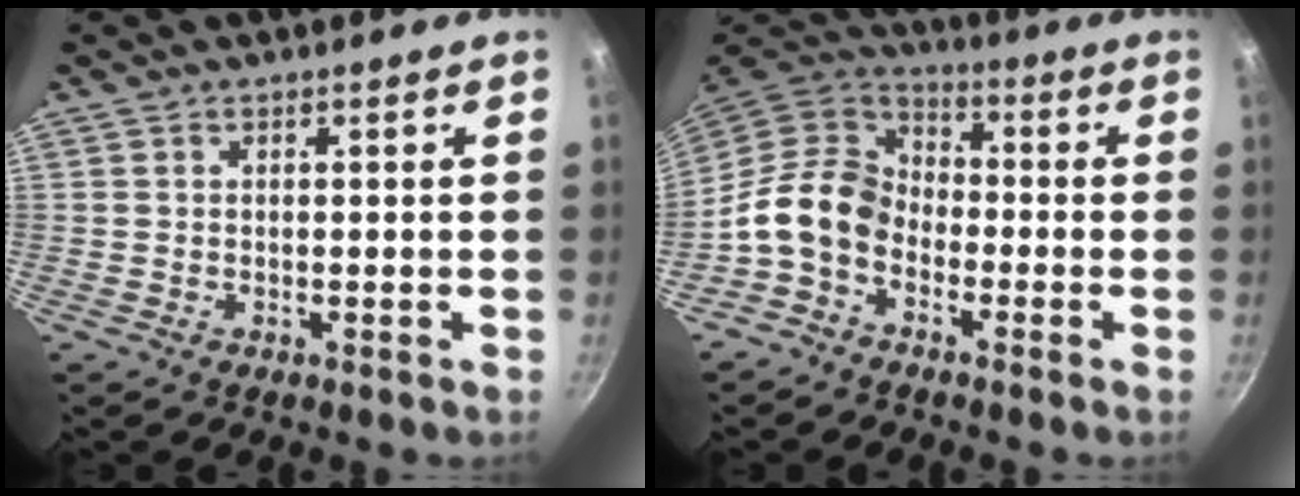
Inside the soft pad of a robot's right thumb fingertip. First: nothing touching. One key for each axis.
{"total": 11.5, "fx": -3.9, "fy": 8.6, "fz": 6.7, "tx": -0.096, "ty": 0.049, "tz": -0.098}